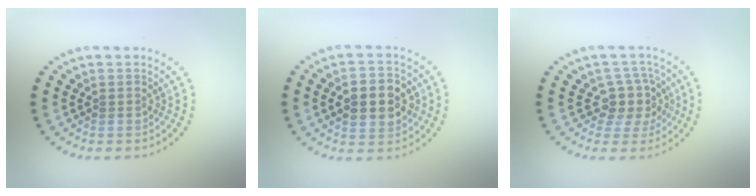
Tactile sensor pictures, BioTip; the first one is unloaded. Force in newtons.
{"total": 5.2, "press": 5.2, "slide": 0.4}
{"total": 3.1, "press": 2.4, "slide": 2.0}